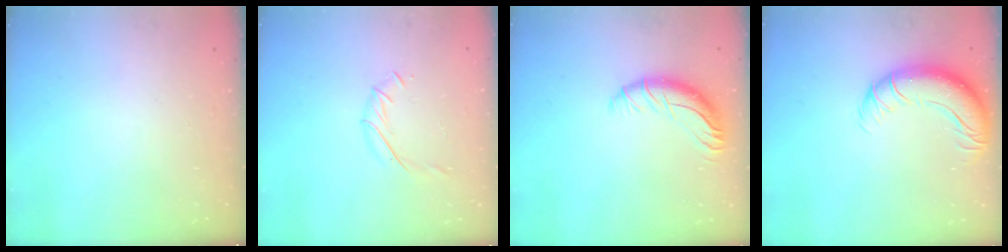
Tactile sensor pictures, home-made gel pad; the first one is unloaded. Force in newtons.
{"total": 4.1, "press": 3.9, "slide": 1.1}
{"total": 11.9, "press": 11.6, "slide": 2.6}
{"total": 11.7, "press": 11.3, "slide": 2.9}